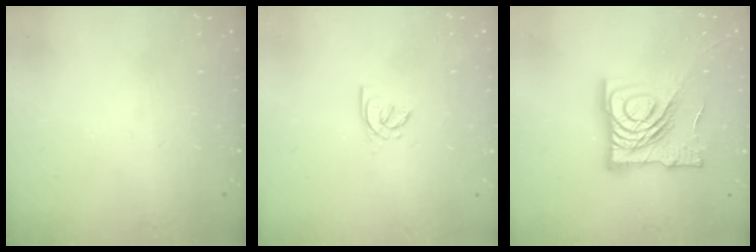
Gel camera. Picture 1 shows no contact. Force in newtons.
{"total": 1.4, "press": 1.3, "slide": 0.4}
{"total": 23.5, "press": 23.3, "slide": 2.7}